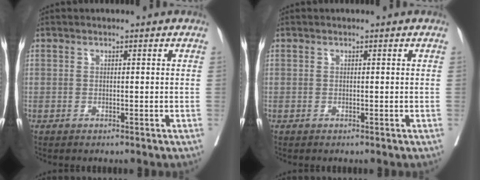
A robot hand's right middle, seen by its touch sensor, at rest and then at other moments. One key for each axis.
{"total": 0.0}